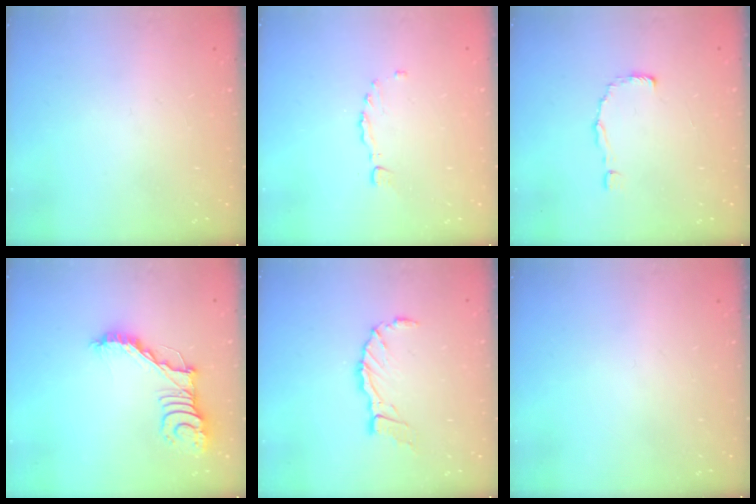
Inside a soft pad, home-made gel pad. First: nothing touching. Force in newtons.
{"total": 1.4, "press": 1.3, "slide": 0.3}
{"total": 2.5, "press": 2.5, "slide": 0.1}
{"total": 15.0, "press": 15.0, "slide": 0.4}
{"total": 9.1, "press": 9.1, "slide": 1.0}
{"total": 0.0}